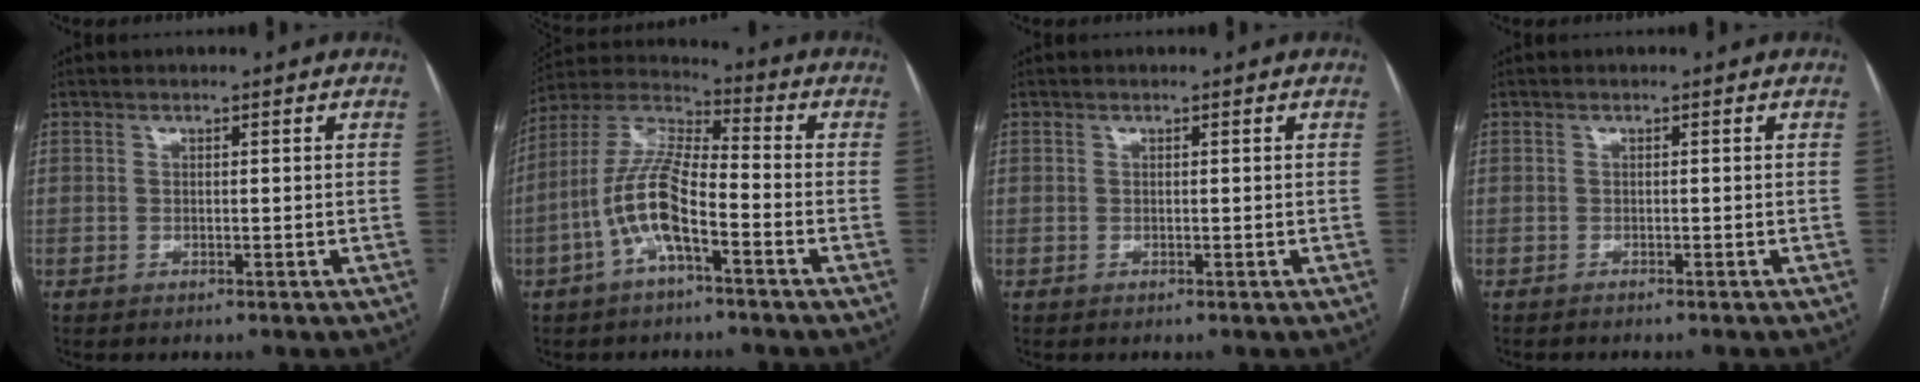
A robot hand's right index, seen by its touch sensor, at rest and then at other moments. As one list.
[{"total": 11.1, "force": [-4.0, 2.8, 9.9], "torque": [-0.216, 0.017, -0.080]}, {"total": 0.0}, {"total": 1.9, "force": [-1.8, 0.2, 0.7], "torque": [-0.013, -0.004, -0.021]}]